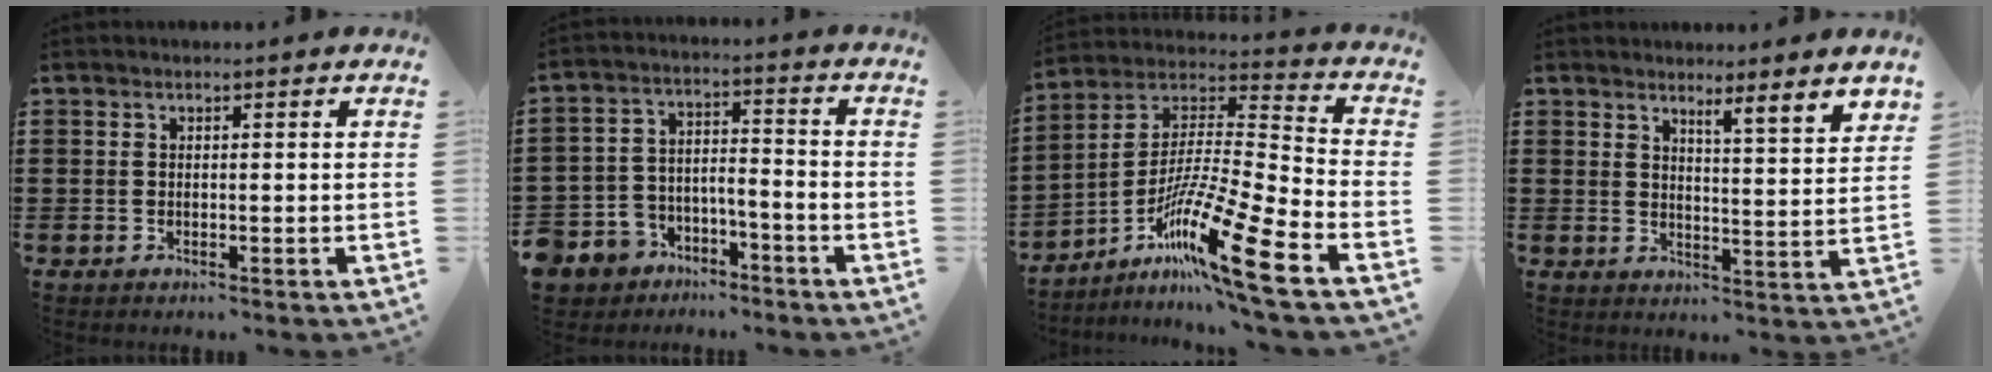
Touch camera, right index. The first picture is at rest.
{"total": 5.5, "force": [-5.3, 1.7, 0.2], "torque": [-0.035, 0.003, -0.115]}
{"total": 14.7, "force": [-9.4, 0.3, 11.3], "torque": [-0.208, -0.001, -0.177]}
{"total": 3.1, "force": [2.9, -0.4, 1.1], "torque": [-0.018, -0.022, 0.044]}